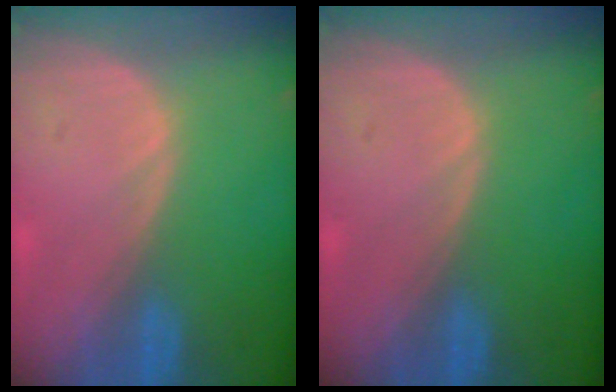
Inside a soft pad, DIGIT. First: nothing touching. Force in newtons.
{"total": 0.0}